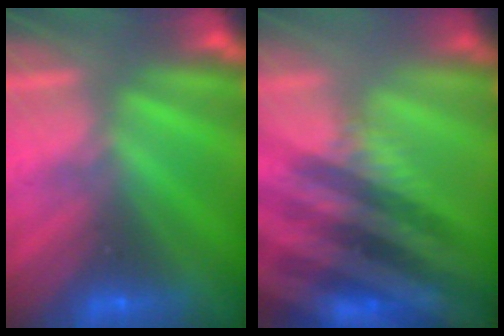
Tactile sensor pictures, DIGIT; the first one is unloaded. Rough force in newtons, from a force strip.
{"total": 3.3}